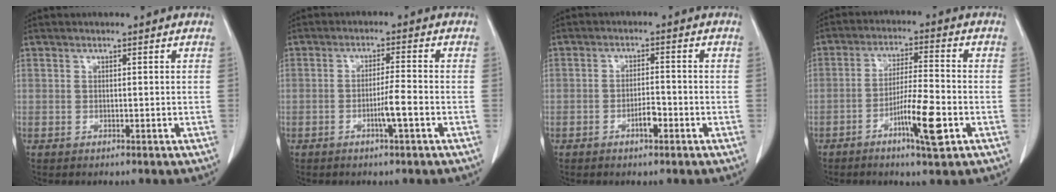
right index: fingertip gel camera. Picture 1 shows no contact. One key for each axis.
{"total": 3.8, "fx": -1.4, "fy": -0.3, "fz": 3.5, "tx": -0.061, "ty": -0.005, "tz": -0.026}
{"total": 2.7, "fx": -1.3, "fy": 0.8, "fz": 2.2, "tx": -0.038, "ty": 0.001, "tz": -0.022}
{"total": 8.2, "fx": -3.6, "fy": 0.3, "fz": 7.4, "tx": -0.135, "ty": -0.007, "tz": -0.060}